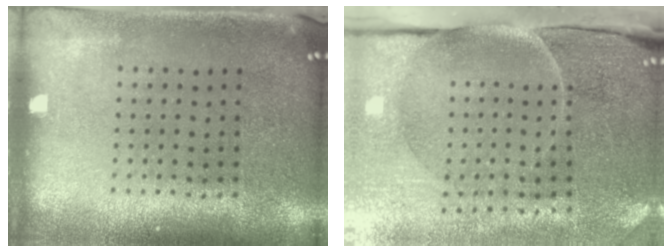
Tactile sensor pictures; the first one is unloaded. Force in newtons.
{"total": 5.1, "press": 4.0, "slide": 3.1}